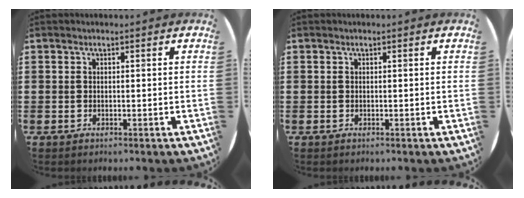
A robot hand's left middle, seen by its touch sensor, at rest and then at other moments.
{"total": 0.0}